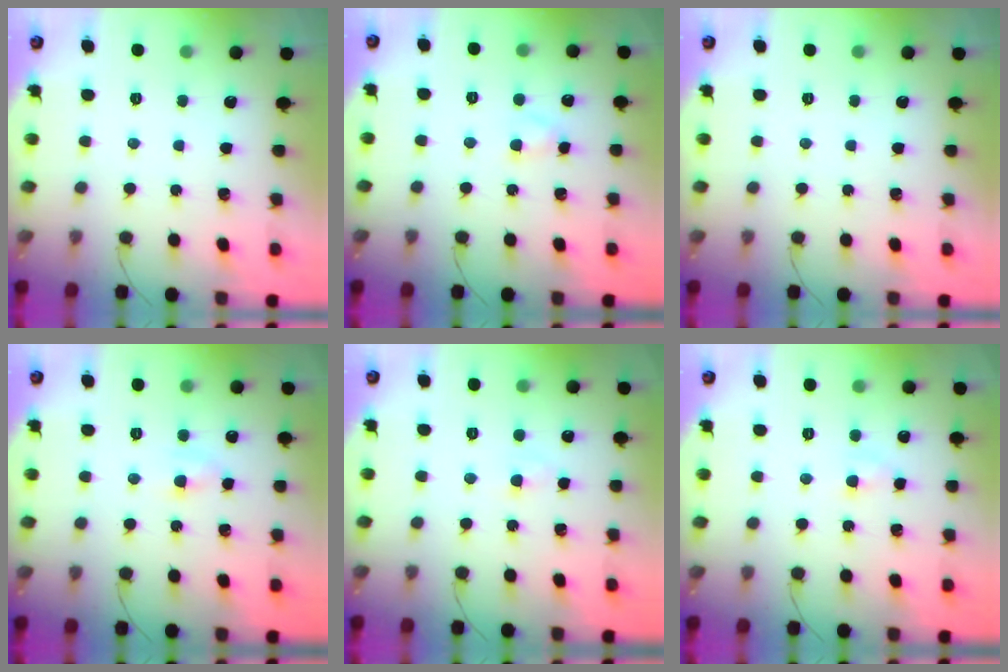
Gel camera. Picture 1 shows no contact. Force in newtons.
{"total": 2.8, "press": 2.6, "slide": 1.1}
{"total": 0.0}
{"total": 3.5, "press": 3.3, "slide": 1.2}
{"total": 1.8, "press": 1.5, "slide": 0.9}
{"total": 3.0, "press": 2.8, "slide": 1.0}